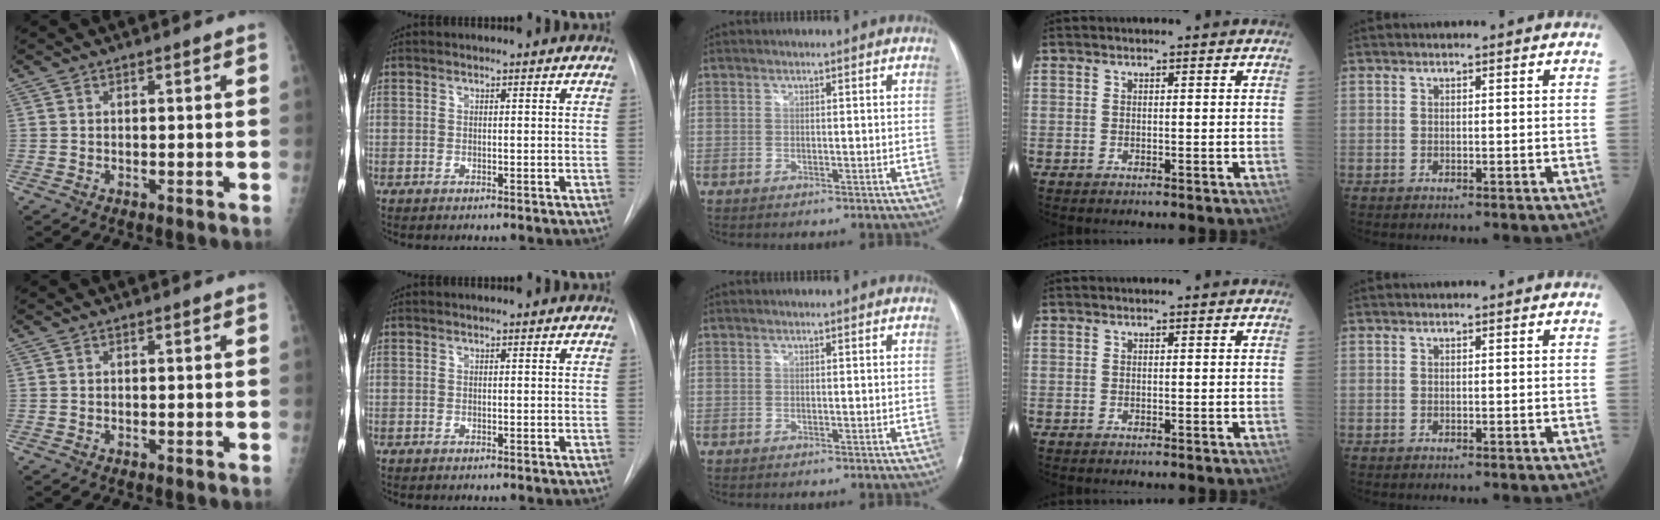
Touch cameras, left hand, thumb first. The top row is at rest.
{}